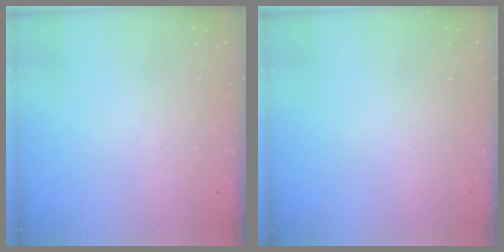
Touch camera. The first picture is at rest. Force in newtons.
{"total": 0.0}